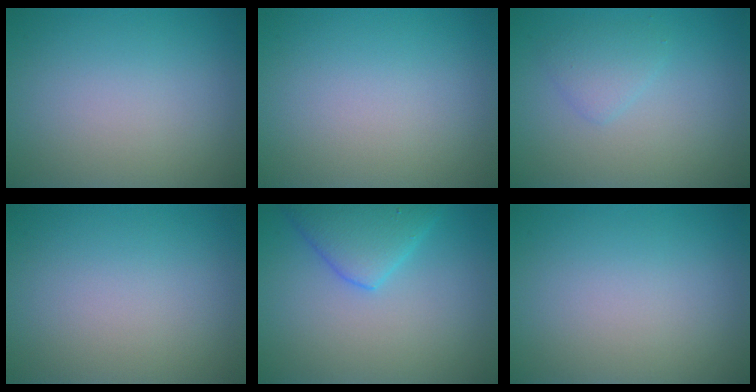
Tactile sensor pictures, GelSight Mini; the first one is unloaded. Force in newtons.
{"total": 0.0}
{"total": 1.6, "press": 1.6, "slide": 0.1}
{"total": 0.0}
{"total": 4.4, "press": 4.4, "slide": 0.2}
{"total": 0.0}